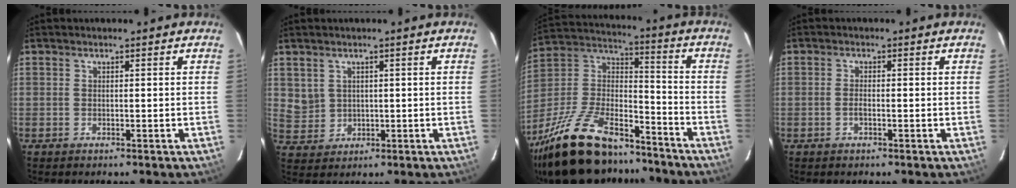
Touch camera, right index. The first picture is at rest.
{"total": 4.1, "force": [1.5, 3.7, 0.9], "torque": [-0.014, 0.007, 0.043]}
{"total": 28.1, "force": [-20.8, 11.2, 15.2], "torque": [-0.317, 0.003, -0.338]}
{"total": 1.4, "force": [-0.5, 0.6, 1.2], "torque": [-0.025, 0.002, -0.010]}